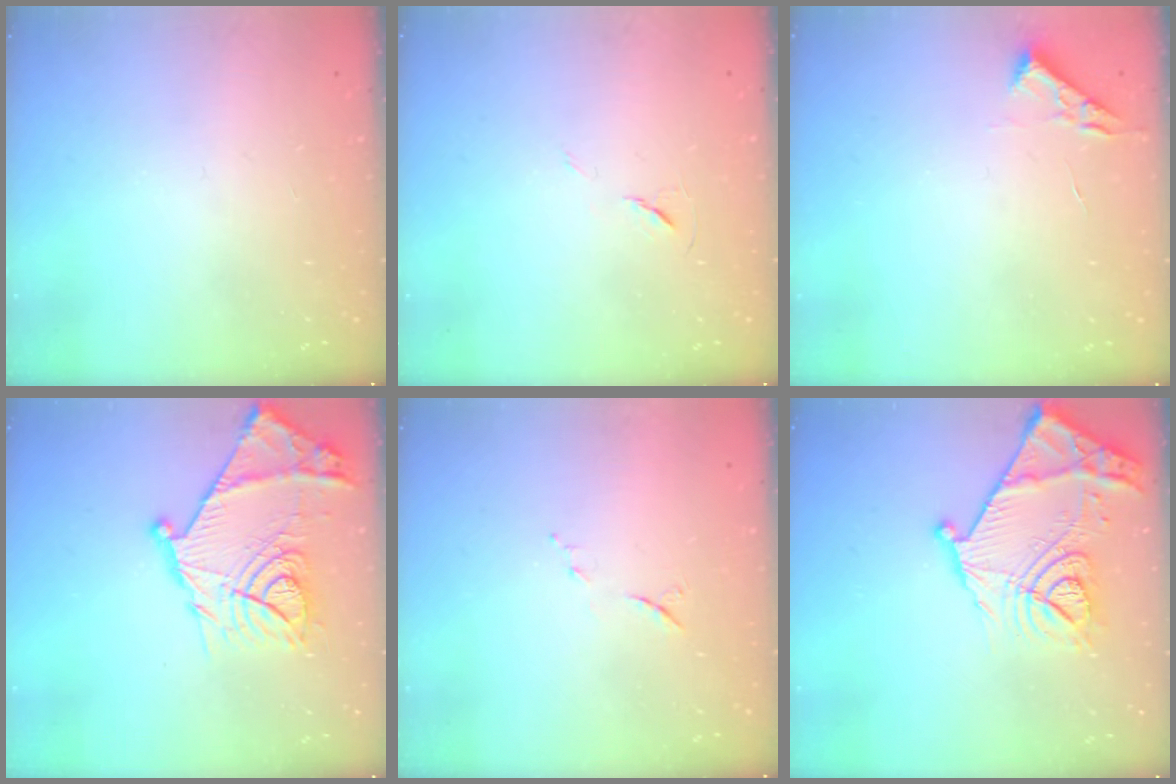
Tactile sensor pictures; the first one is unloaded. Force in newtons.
{"total": 6.0, "press": 5.5, "slide": 2.3}
{"total": 3.1, "press": 3.0, "slide": 0.4}
{"total": 23.5, "press": 23.5, "slide": 1.5}
{"total": 6.4, "press": 6.3, "slide": 1.3}
{"total": 21.8, "press": 21.8, "slide": 1.1}